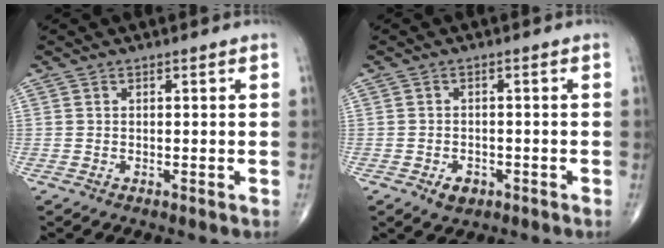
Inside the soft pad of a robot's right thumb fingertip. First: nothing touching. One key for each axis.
{"total": 3.0, "fx": -1.5, "fy": 2.0, "fz": 1.7, "tx": -0.020, "ty": 0.003, "tz": -0.019}